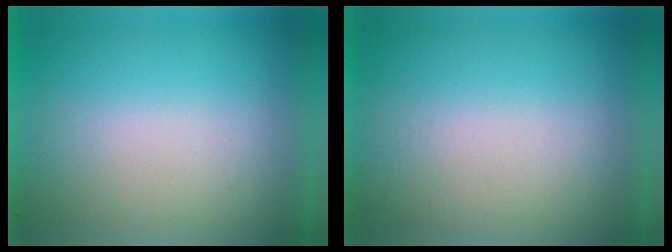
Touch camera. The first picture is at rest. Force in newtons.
{"total": 1.4}